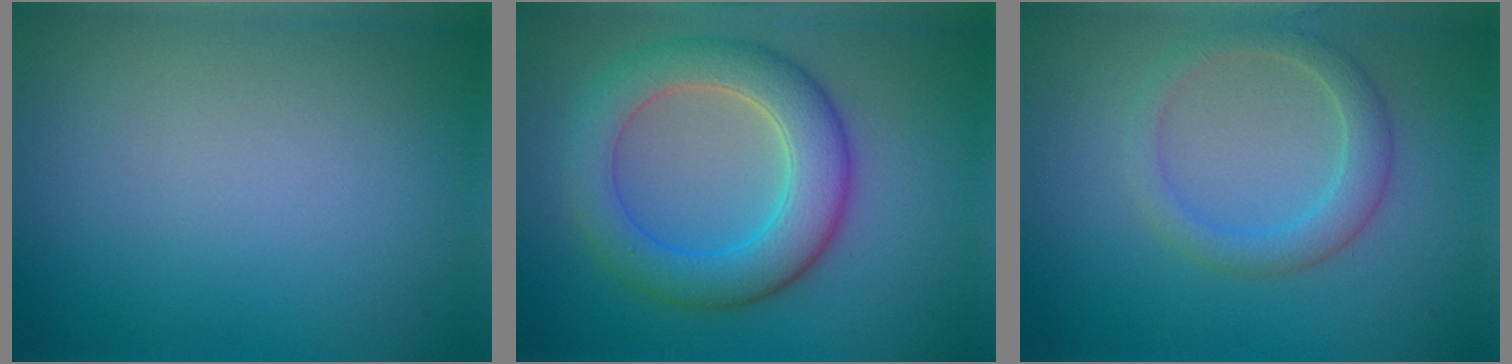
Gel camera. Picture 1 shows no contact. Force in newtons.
{"total": 6.4, "press": 6.4, "slide": 0.3}
{"total": 2.7, "press": 2.7, "slide": 0.2}